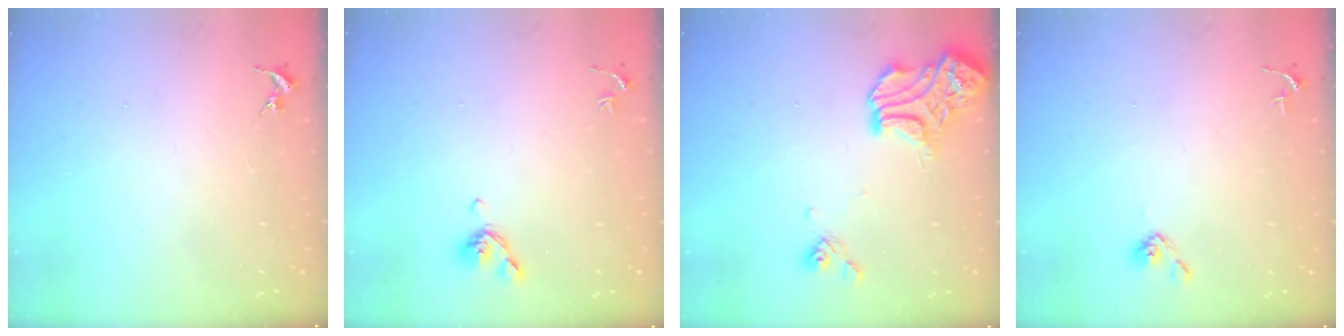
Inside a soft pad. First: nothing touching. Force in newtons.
{"total": 6.9, "press": 6.8, "slide": 1.5}
{"total": 15.6, "press": 15.5, "slide": 0.7}
{"total": 3.9, "press": 3.9, "slide": 0.5}